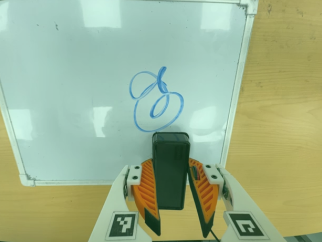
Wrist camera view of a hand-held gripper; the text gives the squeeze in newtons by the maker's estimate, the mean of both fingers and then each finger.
{"total": 8.9, "left": 7.2, "right": 10.5}